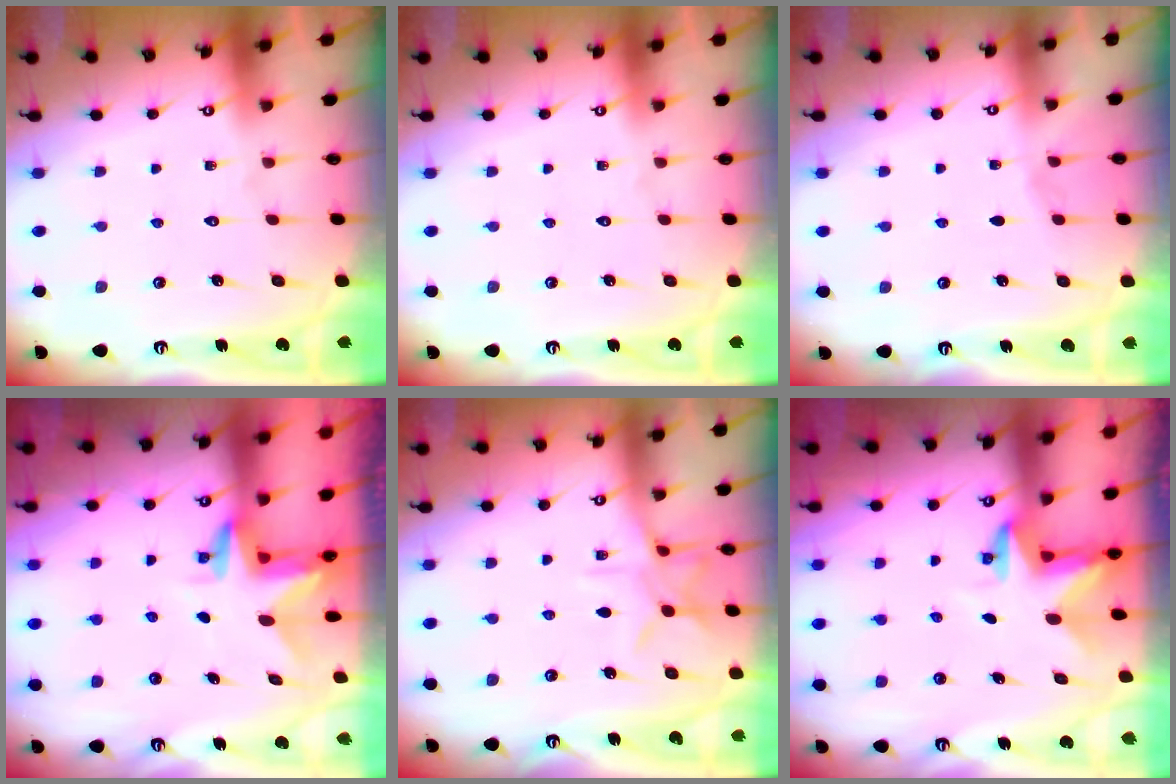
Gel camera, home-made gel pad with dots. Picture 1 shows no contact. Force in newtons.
{"total": 0.0}
{"total": 2.1, "press": 2.1, "slide": 0.4}
{"total": 3.1, "press": 3.1, "slide": 0.2}
{"total": 8.9, "press": 8.9, "slide": 0.5}
{"total": 3.0, "press": 3.0, "slide": 0.1}